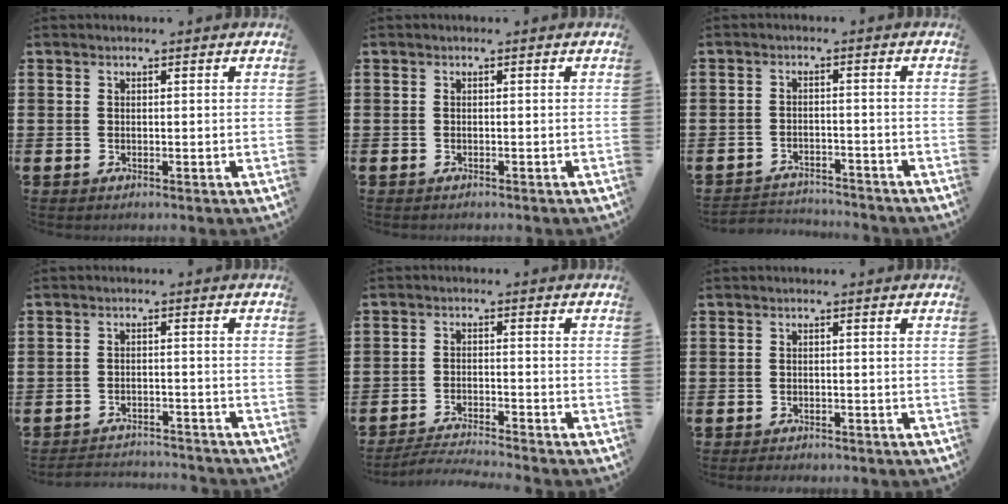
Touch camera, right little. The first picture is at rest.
{"total": 0.0}
{"total": 2.6, "force": [-2.6, 0.2, -0.3], "torque": [-0.004, 0.001, -0.057]}
{"total": 2.6, "force": [-2.6, 0.0, -0.1], "torque": [-0.005, 0.004, -0.056]}
{"total": 2.9, "force": [-2.9, -0.2, 0.5], "torque": [-0.008, 0.001, -0.059]}
{"total": 1.0, "force": [-1.0, 0.2, 0.1], "torque": [-0.006, 0.001, -0.022]}